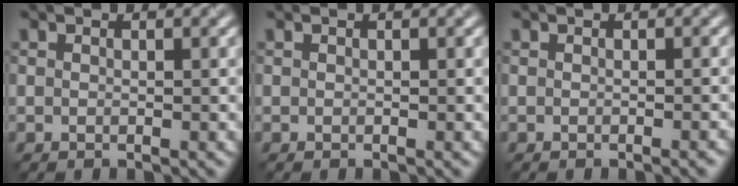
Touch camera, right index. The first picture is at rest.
{"total": 0.0}
{"total": 1.1, "force": [-0.5, 0.3, 0.9], "torque": [-0.005, 0.001, -0.010]}